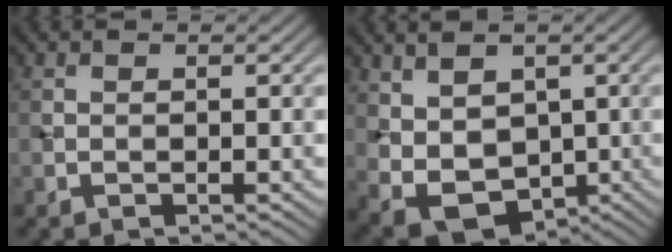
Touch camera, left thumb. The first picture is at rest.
{"total": 8.2, "force": [1.0, 6.0, 5.5], "torque": [-0.124, -0.011, 0.029]}